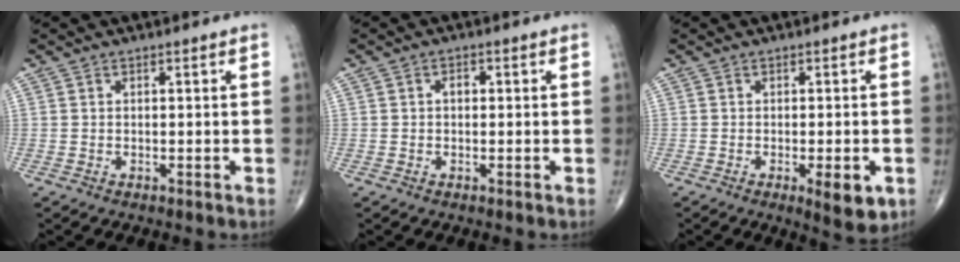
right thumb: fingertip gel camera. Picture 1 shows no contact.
{"total": 1.4, "force": [0.0, 1.0, 1.0], "torque": [-0.009, 0.006, -0.004]}
{"total": 6.2, "force": [-2.2, 1.9, 5.4], "torque": [-0.065, -0.008, -0.024]}